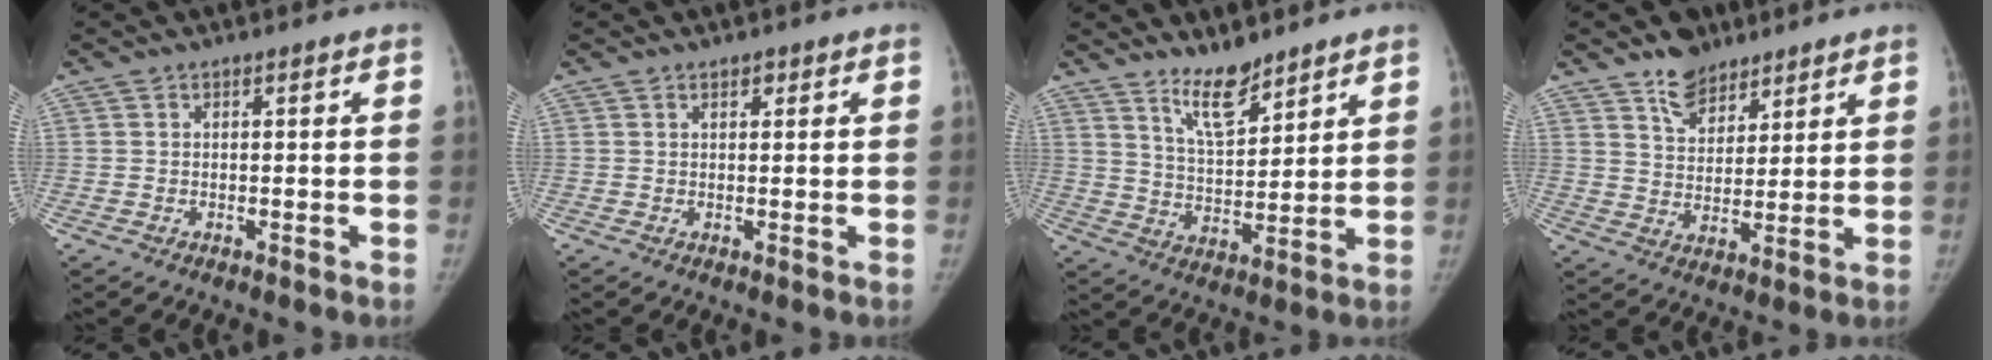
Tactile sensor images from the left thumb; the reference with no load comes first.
{"total": 1.1, "force": [0.7, 0.6, 0.5], "torque": [-0.003, -0.003, 0.009]}
{"total": 8.1, "force": [6.5, 2.6, 4.1], "torque": [-0.052, -0.060, 0.124]}
{"total": 7.9, "force": [5.8, 4.5, 2.8], "torque": [-0.016, -0.040, 0.104]}